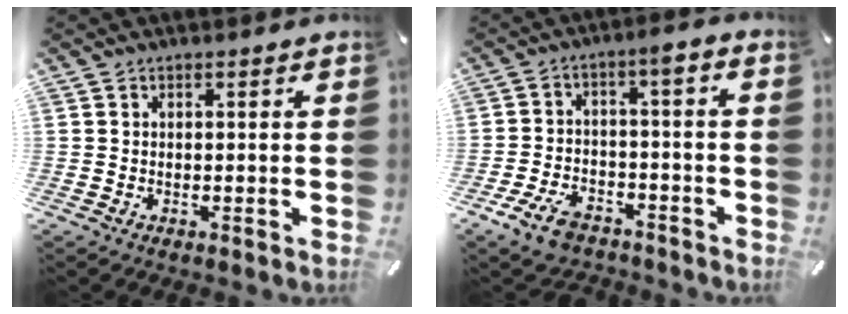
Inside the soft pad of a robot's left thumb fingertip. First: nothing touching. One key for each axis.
{"total": 9.2, "fx": -5.2, "fy": 4.9, "fz": 5.9, "tx": -0.112, "ty": 0.038, "tz": -0.096}